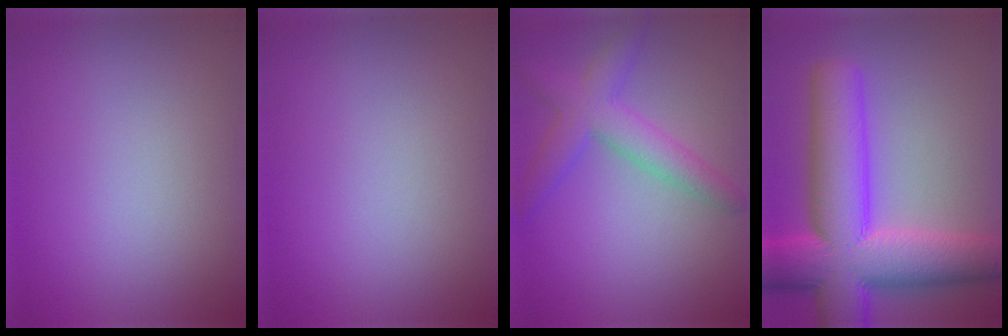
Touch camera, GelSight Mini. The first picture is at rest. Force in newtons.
{"total": 0.0}
{"total": 2.9, "press": 2.9, "slide": 0.2}
{"total": 12.5, "press": 12.5, "slide": 0.5}